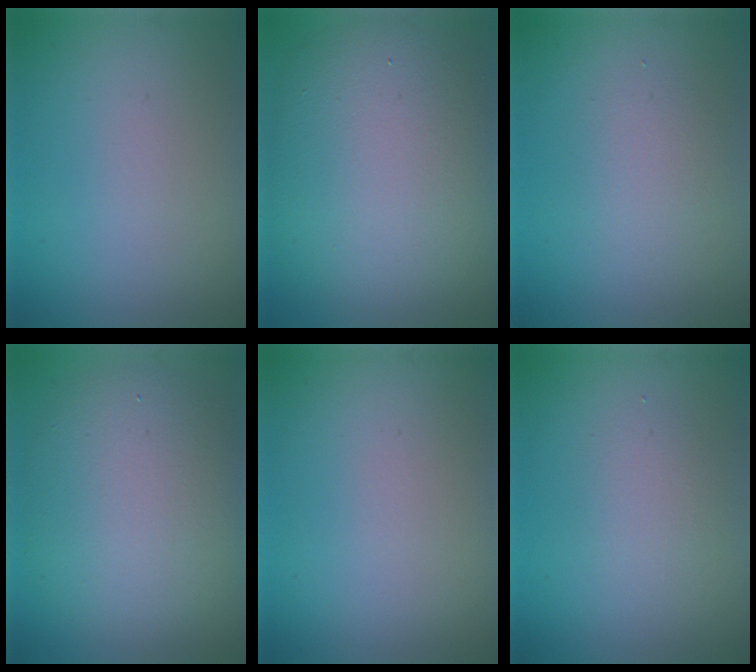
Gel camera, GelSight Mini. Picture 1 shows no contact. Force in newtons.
{"total": 12.9, "press": 12.8, "slide": 1.4}
{"total": 2.0, "press": 2.0, "slide": 0.1}
{"total": 9.0, "press": 8.9, "slide": 0.9}
{"total": 0.0}
{"total": 1.6, "press": 1.6, "slide": 0.1}